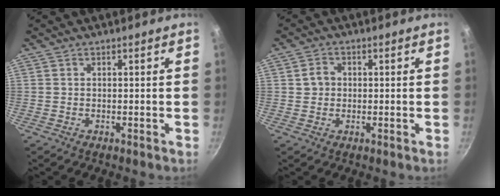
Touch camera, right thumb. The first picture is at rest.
{"total": 2.8, "force": [0.2, 2.5, 1.3], "torque": [-0.010, 0.005, 0.001]}